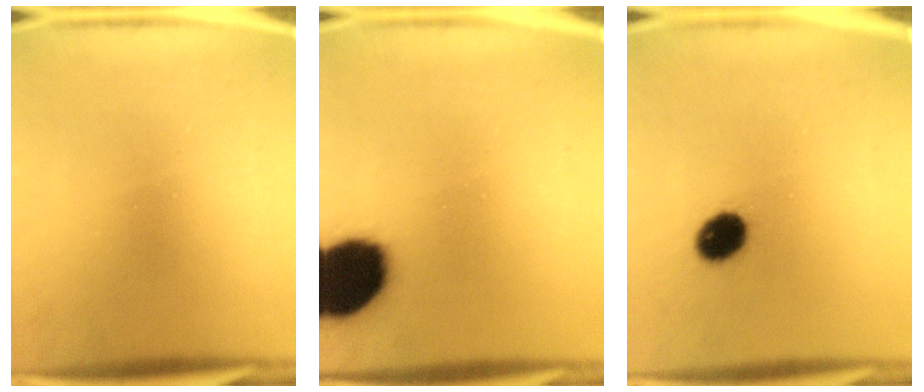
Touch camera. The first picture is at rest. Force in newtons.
{"total": 19.7}
{"total": 7.2}